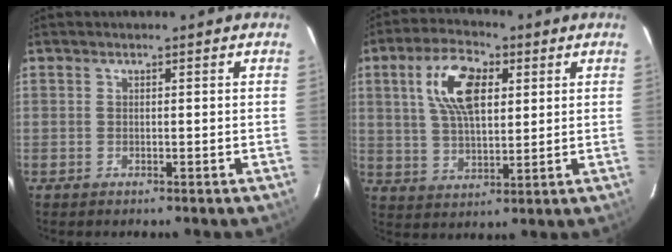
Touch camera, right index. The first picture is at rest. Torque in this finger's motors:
{"motor_torque": [0.68, 0.23, 0.50, 0.16]}